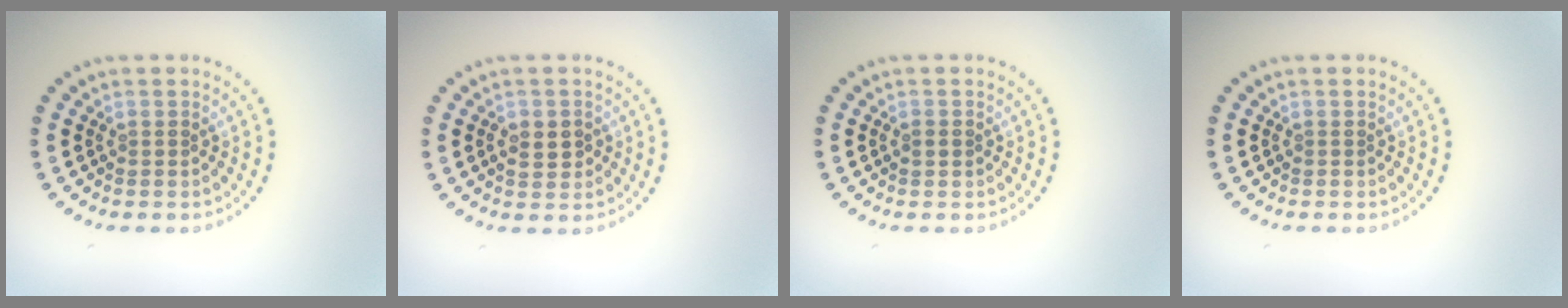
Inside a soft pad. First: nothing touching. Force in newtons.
{"total": 2.1, "press": 2.1, "slide": 0.3}
{"total": 0.9, "press": 0.9, "slide": 0.0}
{"total": 0.0}